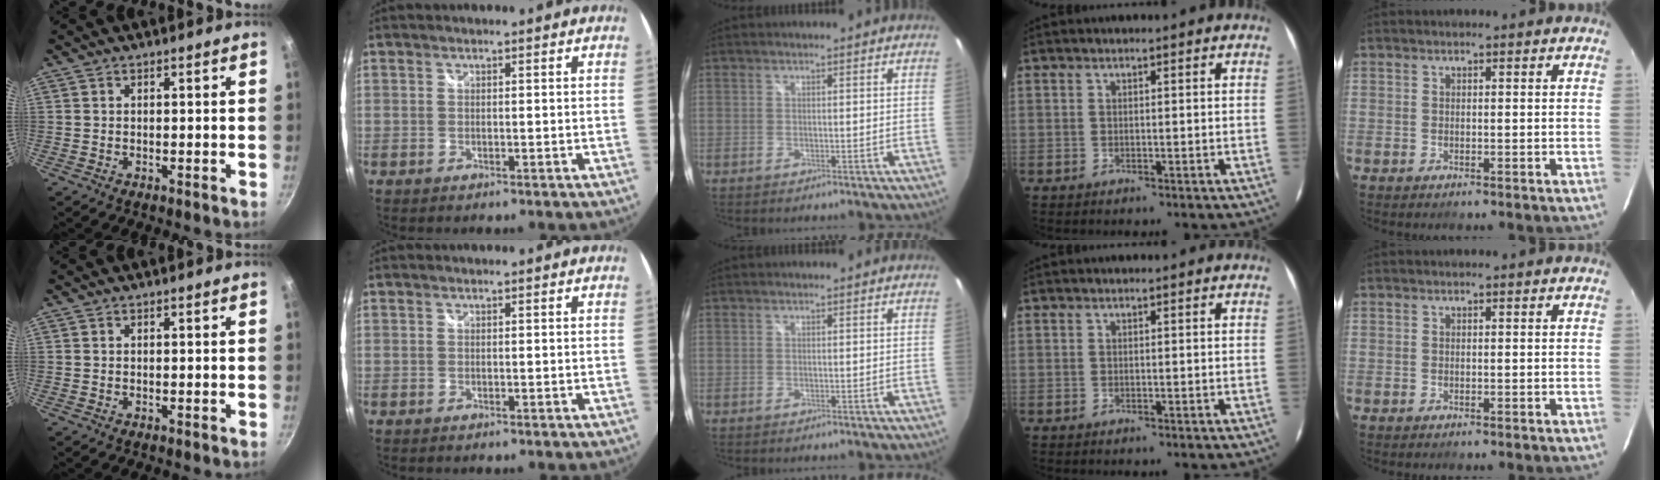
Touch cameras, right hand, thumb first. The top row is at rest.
{}